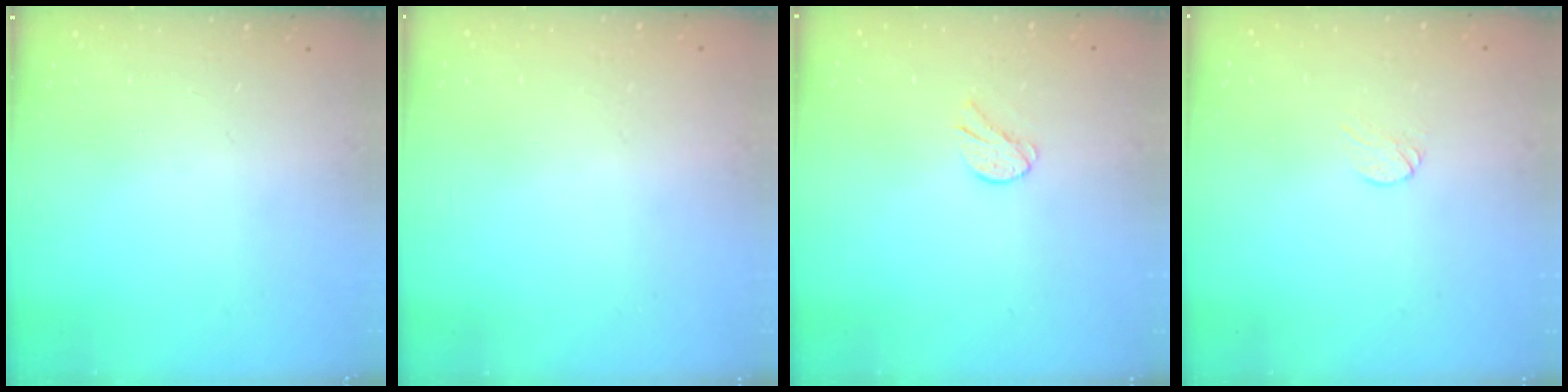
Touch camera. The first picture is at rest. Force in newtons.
{"total": 0.5, "press": 0.5, "slide": 0.1}
{"total": 5.8, "press": 5.8, "slide": 0.6}
{"total": 4.5, "press": 4.4, "slide": 0.5}